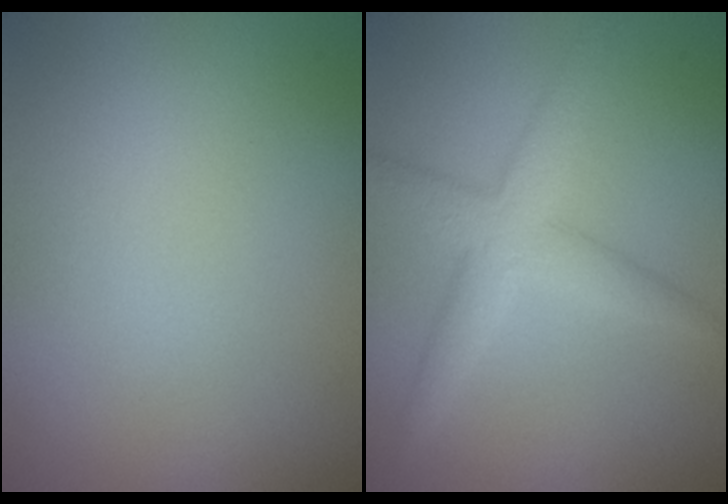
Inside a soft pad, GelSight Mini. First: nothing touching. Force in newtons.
{"total": 3.7, "press": 3.7, "slide": 0.1}